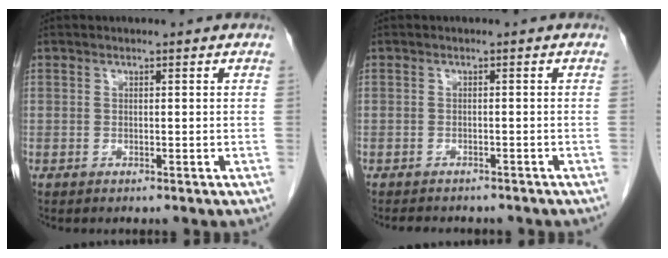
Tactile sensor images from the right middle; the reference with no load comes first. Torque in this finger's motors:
{"motor_torque": [0.10, -0.09, 0.03, 0.02]}